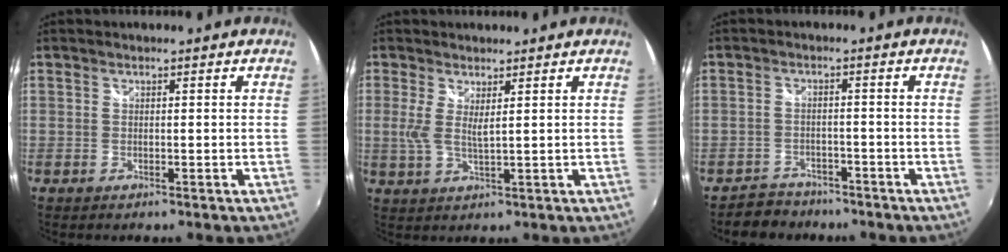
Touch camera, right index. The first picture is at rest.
{"total": 3.5, "force": [1.3, 0.5, 3.2], "torque": [-0.065, -0.007, 0.019]}
{"total": 5.0, "force": [-4.0, 3.0, -0.1], "torque": [-0.014, 0.018, -0.067]}